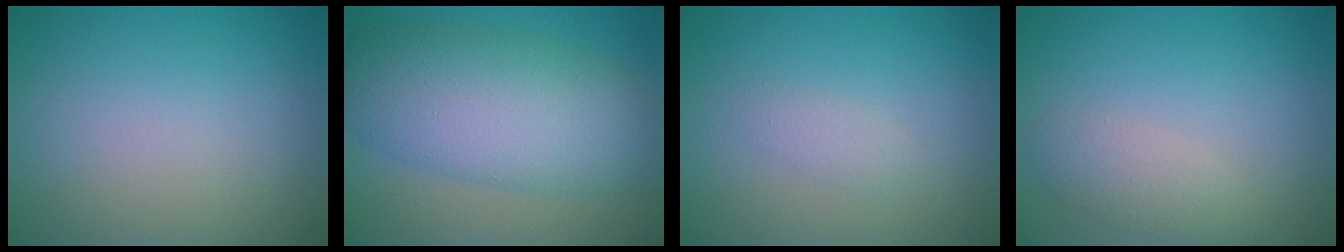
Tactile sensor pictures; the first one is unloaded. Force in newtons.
{"total": 9.6, "press": 9.6, "slide": 0.3}
{"total": 1.1, "press": 1.1, "slide": 0.0}
{"total": 2.3, "press": 2.3, "slide": 0.2}